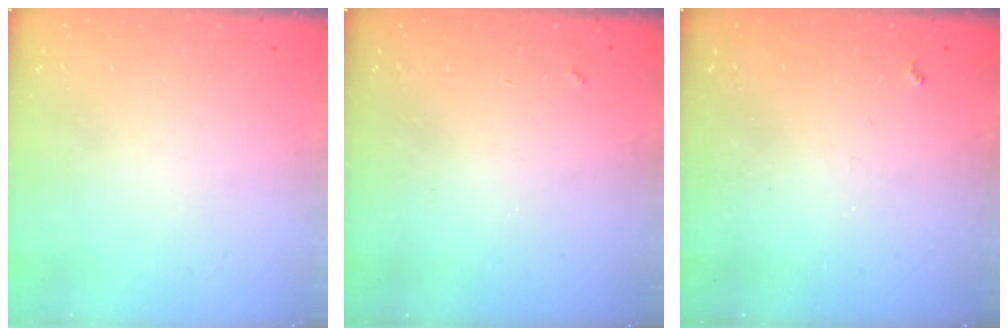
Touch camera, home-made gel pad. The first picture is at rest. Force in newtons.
{"total": 1.4, "press": 1.3, "slide": 0.4}
{"total": 4.6, "press": 4.5, "slide": 0.6}